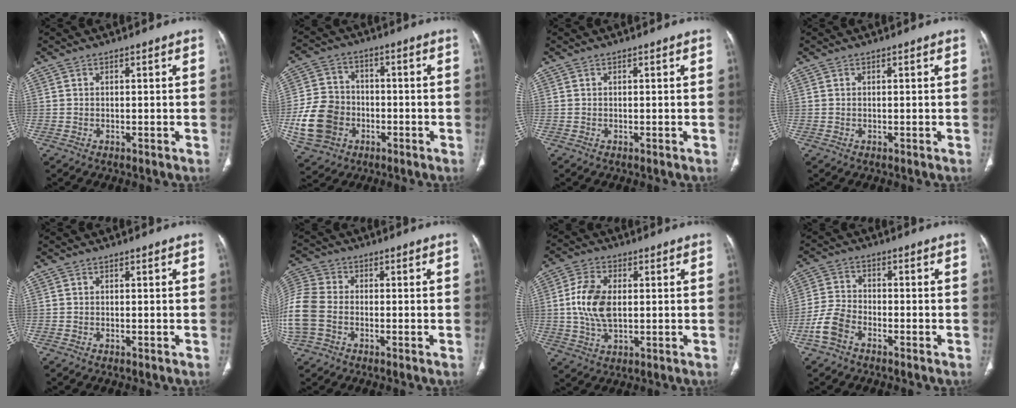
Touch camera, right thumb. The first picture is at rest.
{"total": 13.2, "force": [-3.7, 10.9, 6.4], "torque": [-0.108, 0.019, -0.065]}
{"total": 0.0}
{"total": 0.0}
{"total": 0.0}
{"total": 14.4, "force": [-3.3, 11.1, 8.6], "torque": [-0.238, 0.017, -0.065]}
{"total": 9.5, "force": [0.5, 5.6, 7.6], "torque": [-0.154, 0.002, 0.012]}
{"total": 6.0, "force": [-3.6, 3.5, 3.4], "torque": [-0.073, 0.019, -0.077]}